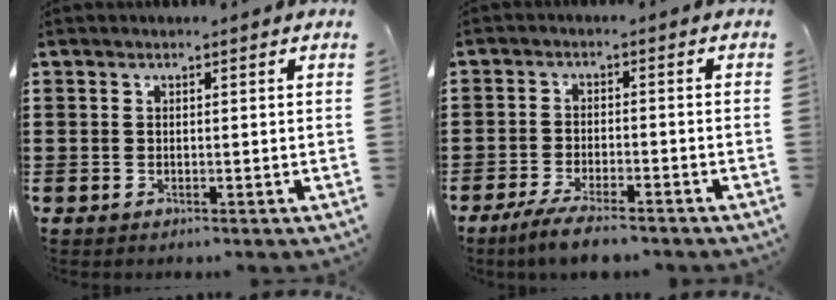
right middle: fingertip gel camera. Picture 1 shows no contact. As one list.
[{"total": 4.7, "force": [-4.1, 0.5, 2.3], "torque": [-0.053, -0.008, -0.078]}]